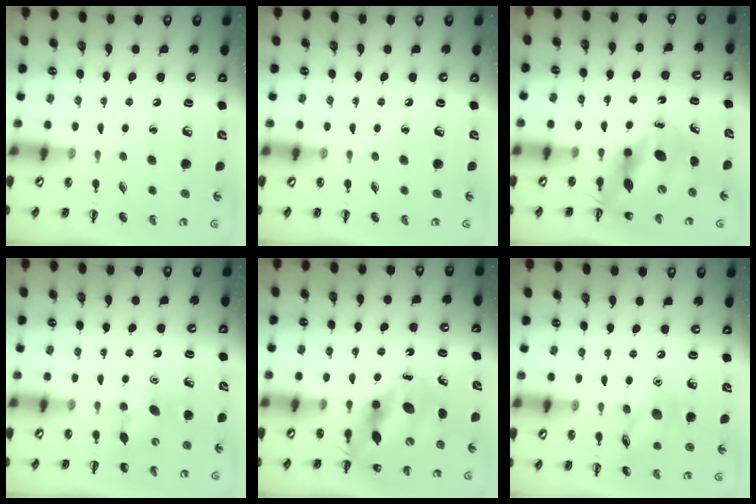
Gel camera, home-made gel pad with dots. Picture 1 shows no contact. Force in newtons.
{"total": 0.0}
{"total": 10.2, "press": 9.9, "slide": 2.6}
{"total": 4.1, "press": 3.9, "slide": 1.0}
{"total": 10.3, "press": 9.9, "slide": 2.8}
{"total": 10.4, "press": 10.4, "slide": 0.5}